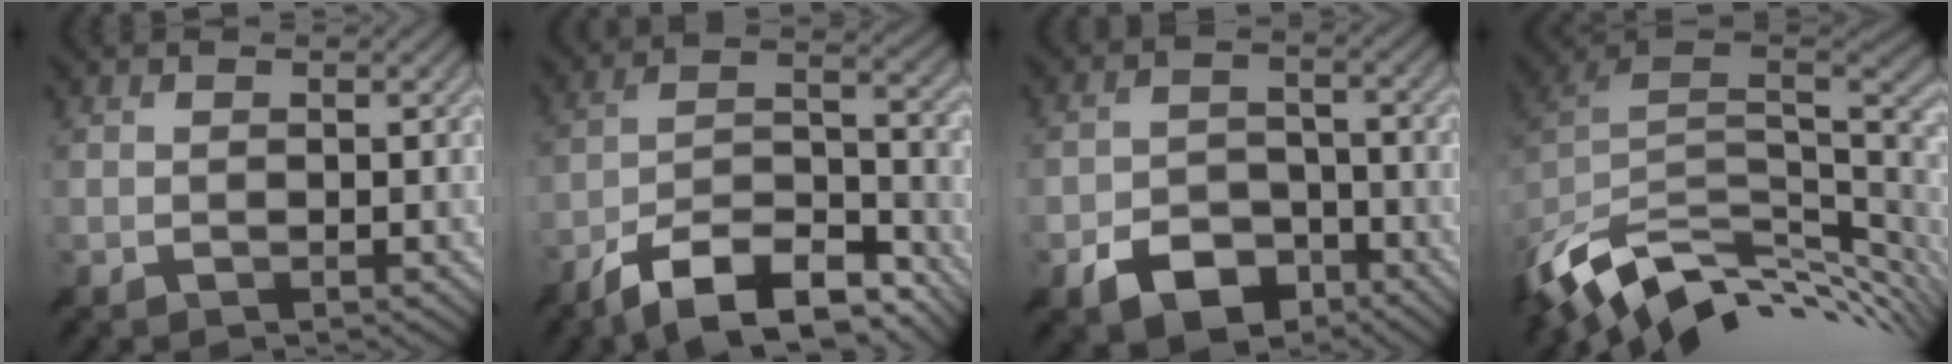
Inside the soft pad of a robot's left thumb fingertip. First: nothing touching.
{"total": 13.8, "force": [-10.7, 4.3, 7.7], "torque": [-0.152, -0.002, -0.189]}
{"total": 6.5, "force": [-4.2, 4.0, 2.9], "torque": [-0.057, -0.006, -0.079]}
{"total": 13.0, "force": [-5.1, 7.2, 9.6], "torque": [-0.215, -0.018, -0.078]}